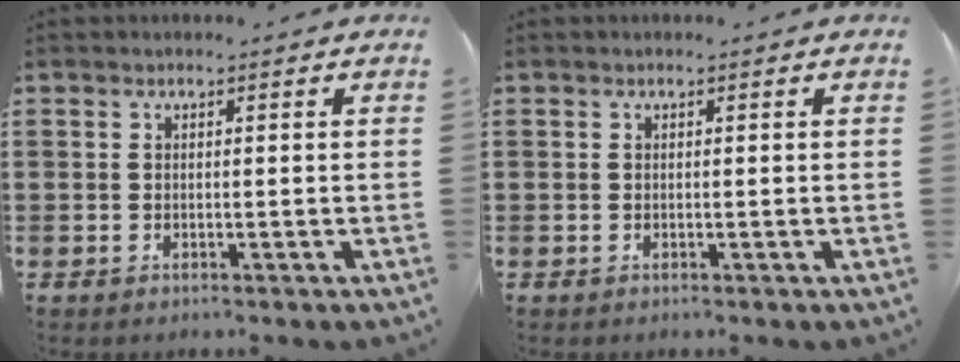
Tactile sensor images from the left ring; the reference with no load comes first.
{"total": 0.0}